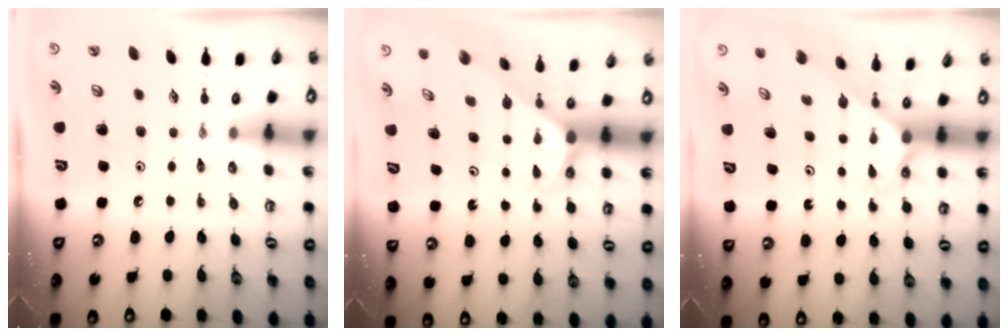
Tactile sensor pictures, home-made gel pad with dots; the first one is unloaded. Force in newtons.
{"total": 2.8, "press": 2.8, "slide": 0.2}
{"total": 1.8, "press": 1.8, "slide": 0.1}